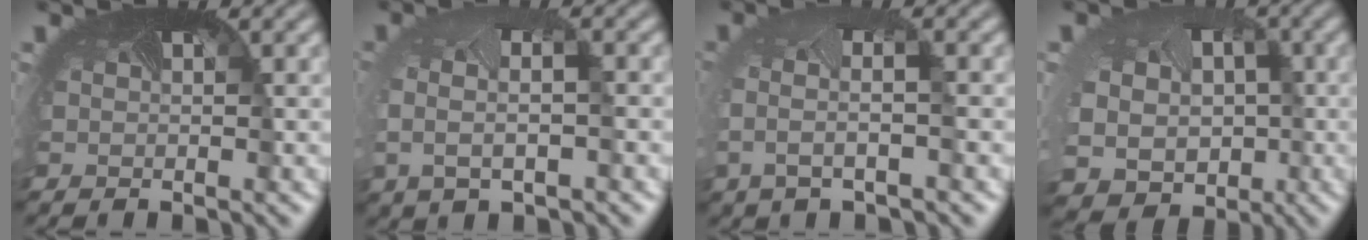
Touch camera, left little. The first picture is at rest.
{"total": 3.7, "force": [-0.4, 1.8, 3.1], "torque": [-0.066, -0.004, 0.001]}
{"total": 2.5, "force": [-0.6, 0.5, 2.4], "torque": [-0.060, -0.006, -0.012]}
{"total": 12.0, "force": [-1.3, 10.4, 5.8], "torque": [-0.122, -0.037, -0.029]}